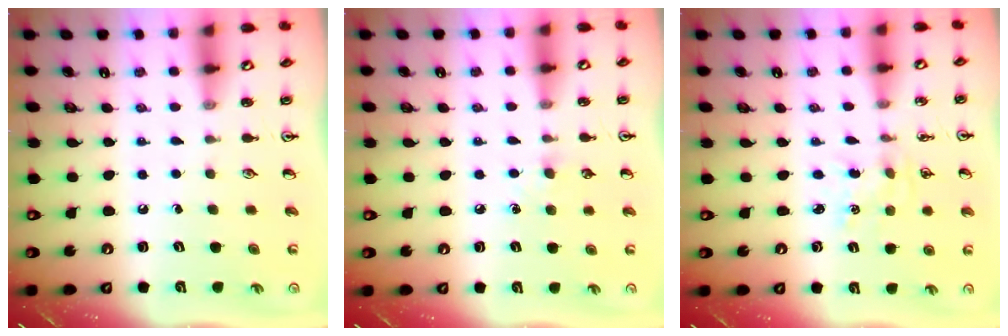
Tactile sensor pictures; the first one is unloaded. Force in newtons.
{"total": 5.7, "press": 5.6, "slide": 0.7}
{"total": 0.6, "press": 0.6, "slide": 0.1}